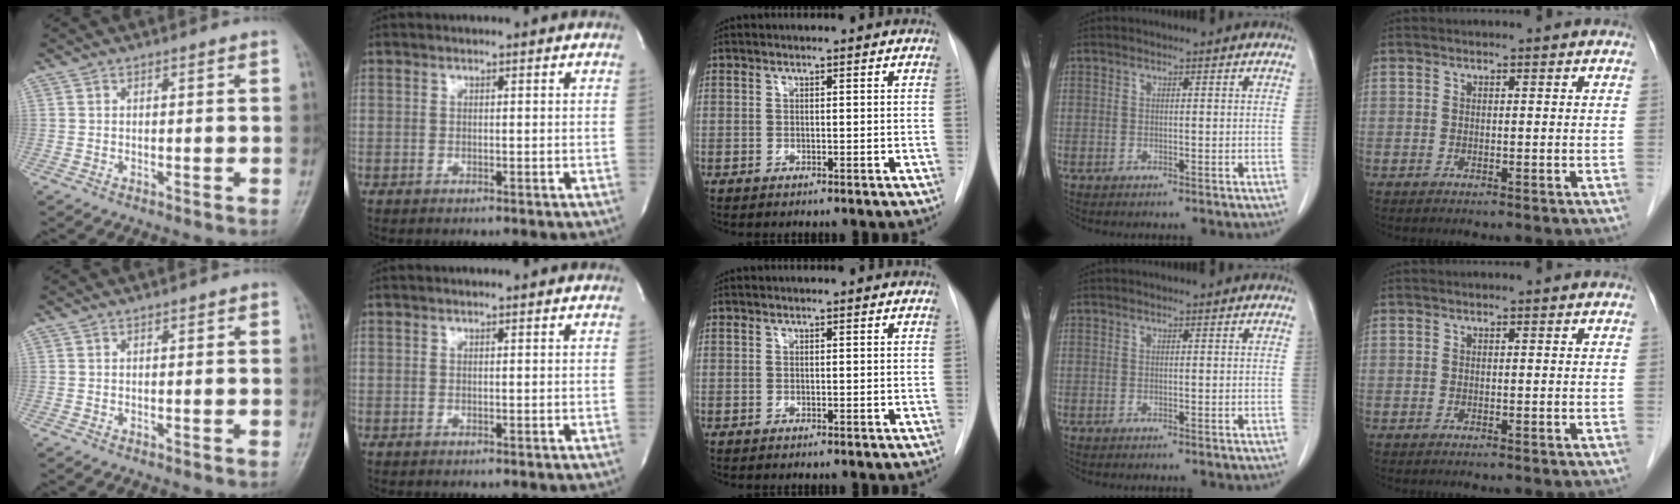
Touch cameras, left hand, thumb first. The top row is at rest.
{"index": {"total": 0.7, "force": [0.7, 0.0, 0.2], "torque": [-0.009, 0.003, 0.009]}}